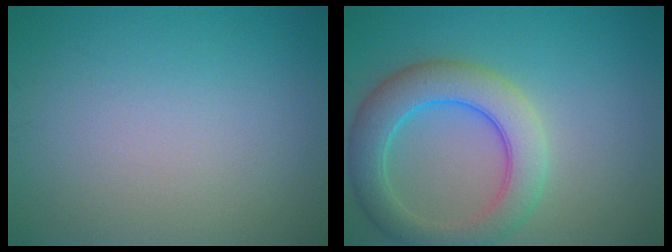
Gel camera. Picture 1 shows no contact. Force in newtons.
{"total": 6.3, "press": 6.3, "slide": 0.4}